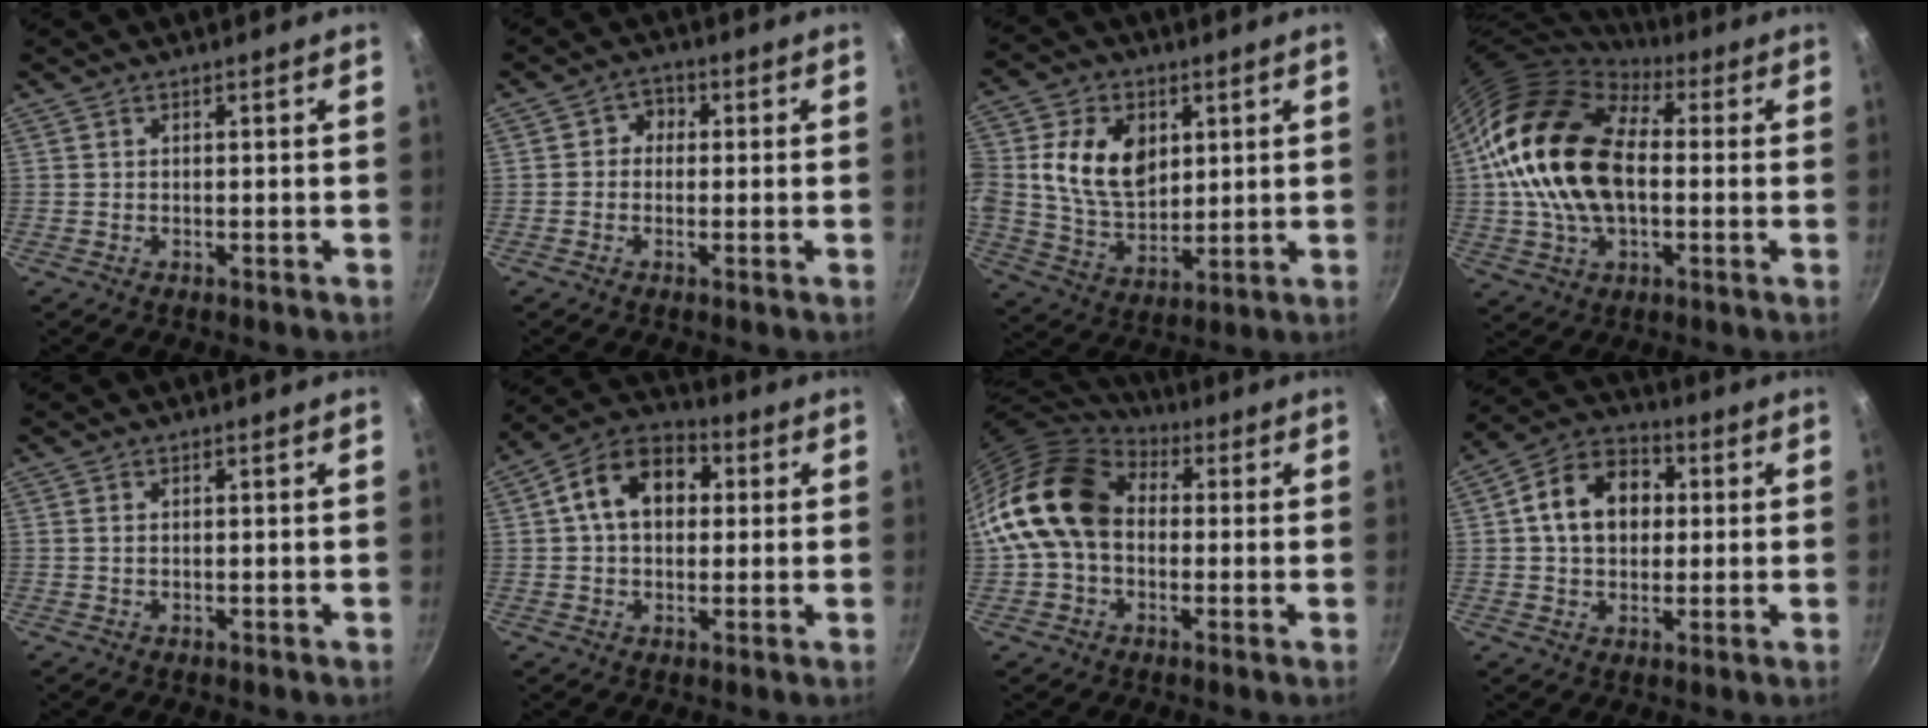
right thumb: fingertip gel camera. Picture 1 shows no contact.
{"total": 3.3, "force": [0.0, 3.0, 1.5], "torque": [-0.004, 0.009, -0.012]}
{"total": 14.9, "force": [3.3, 10.6, 10.0], "torque": [-0.161, -0.011, 0.061]}
{"total": 20.9, "force": [1.4, 13.5, 16.0], "torque": [-0.274, 0.021, 0.016]}
{"total": 0.6, "force": [0.2, 0.4, 0.4], "torque": [-0.008, 0.001, 0.003]}
{"total": 13.0, "force": [2.4, 9.2, 8.8], "torque": [-0.112, 0.026, 0.019]}
{"total": 17.4, "force": [1.3, 12.7, 11.8], "torque": [-0.199, 0.034, 0.012]}
{"total": 12.9, "force": [1.9, 9.7, 8.3], "torque": [-0.106, 0.023, 0.015]}